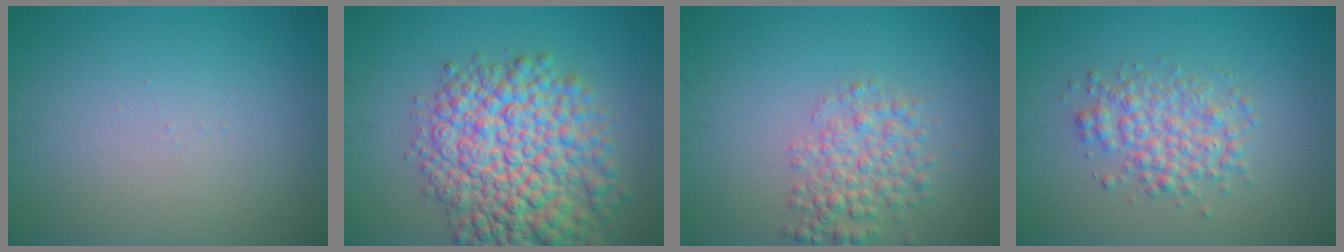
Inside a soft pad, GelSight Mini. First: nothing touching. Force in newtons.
{"total": 10.6, "press": 10.6, "slide": 0.3}
{"total": 3.5, "press": 3.5, "slide": 0.1}
{"total": 3.7, "press": 3.7, "slide": 0.0}